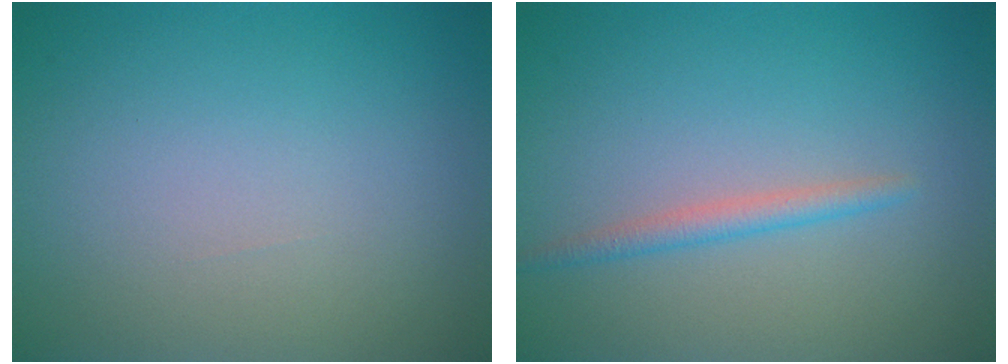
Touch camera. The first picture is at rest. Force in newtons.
{"total": 1.6, "press": 1.6, "slide": 0.0}